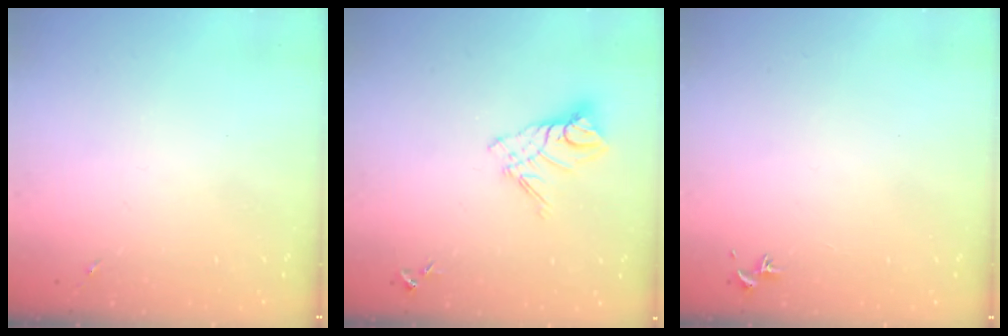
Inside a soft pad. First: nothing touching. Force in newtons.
{"total": 10.9, "press": 10.8, "slide": 0.9}
{"total": 0.7, "press": 0.6, "slide": 0.5}